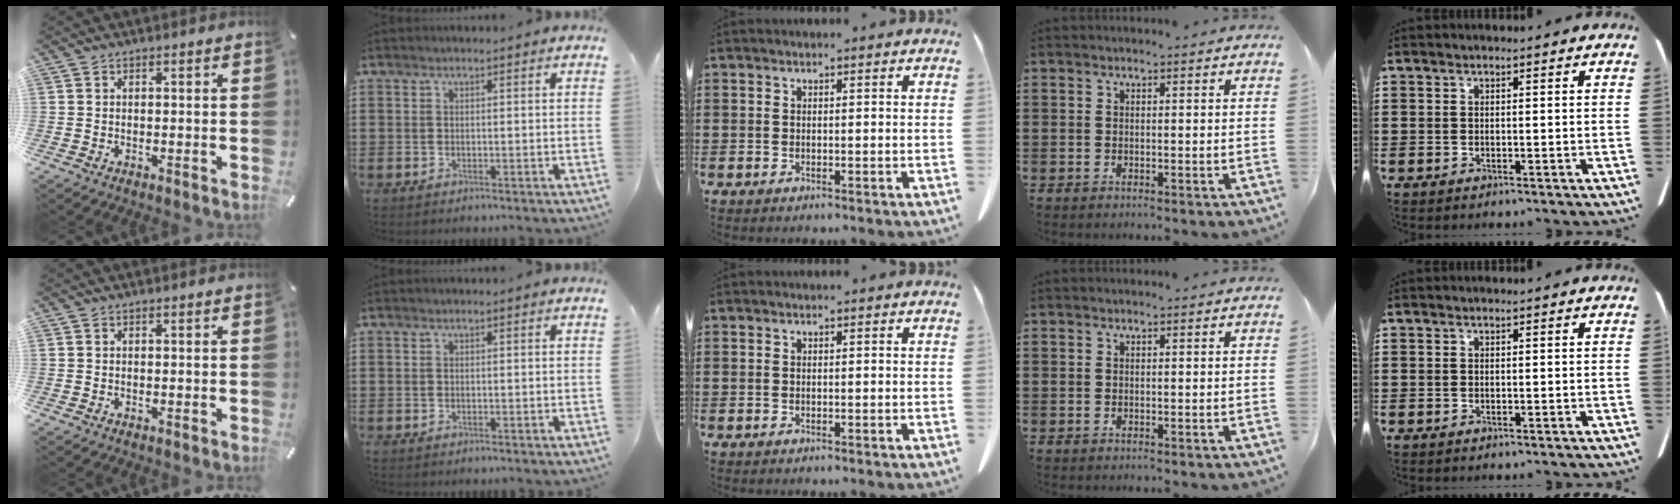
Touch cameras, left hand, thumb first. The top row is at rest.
{}